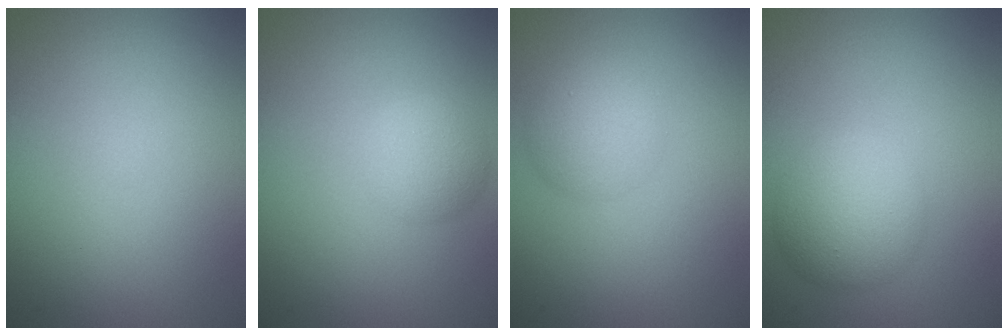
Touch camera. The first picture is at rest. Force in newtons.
{"total": 2.6, "press": 2.6, "slide": 0.1}
{"total": 3.4, "press": 3.4, "slide": 0.2}
{"total": 4.7, "press": 4.7, "slide": 0.2}